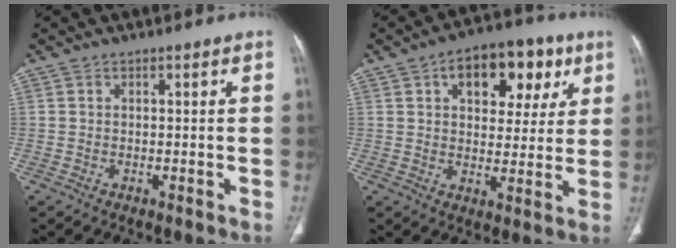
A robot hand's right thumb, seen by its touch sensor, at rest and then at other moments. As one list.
[{"total": 14.7, "force": [6.2, 8.7, 10.0], "torque": [-0.090, -0.001, 0.089]}]